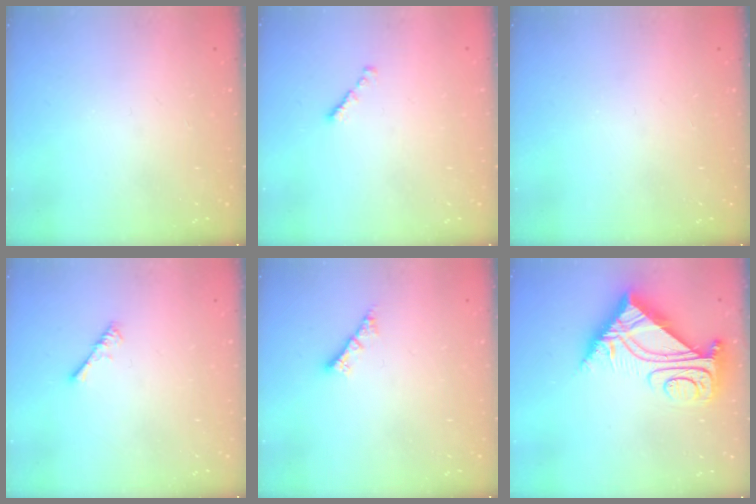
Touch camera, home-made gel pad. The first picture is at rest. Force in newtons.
{"total": 1.3, "press": 1.1, "slide": 0.6}
{"total": 0.0}
{"total": 0.8, "press": 0.8, "slide": 0.3}
{"total": 3.0, "press": 3.0, "slide": 0.1}
{"total": 10.3, "press": 10.2, "slide": 1.2}